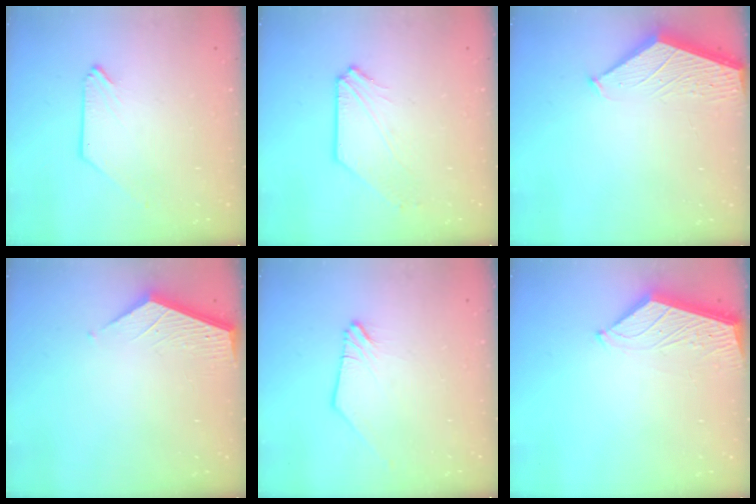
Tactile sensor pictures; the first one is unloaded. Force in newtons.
{"total": 2.4, "press": 2.4, "slide": 0.3}
{"total": 1.8, "press": 1.8, "slide": 0.2}
{"total": 3.7, "press": 3.7, "slide": 0.4}
{"total": 0.6, "press": 0.6, "slide": 0.2}
{"total": 3.9, "press": 3.9, "slide": 0.5}